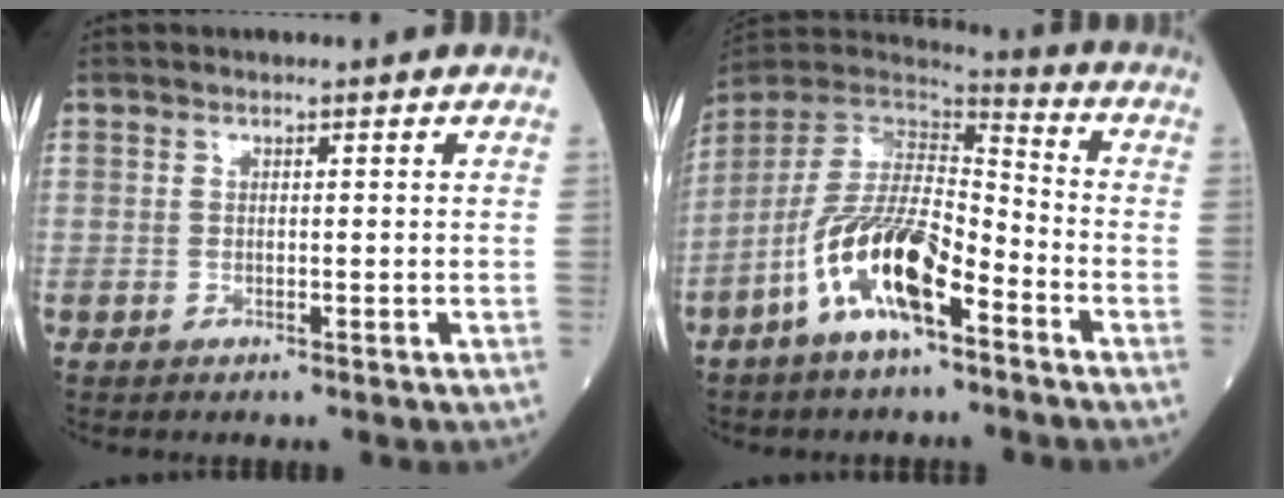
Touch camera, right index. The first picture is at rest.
{"total": 13.3, "force": [-7.0, 3.6, 10.8], "torque": [-0.221, -0.003, -0.132]}